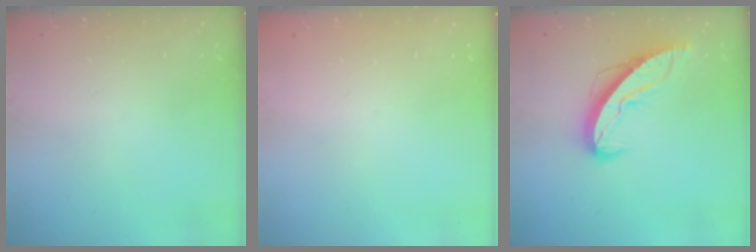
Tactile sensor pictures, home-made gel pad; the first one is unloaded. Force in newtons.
{"total": 0.0}
{"total": 9.4, "press": 9.4, "slide": 0.8}